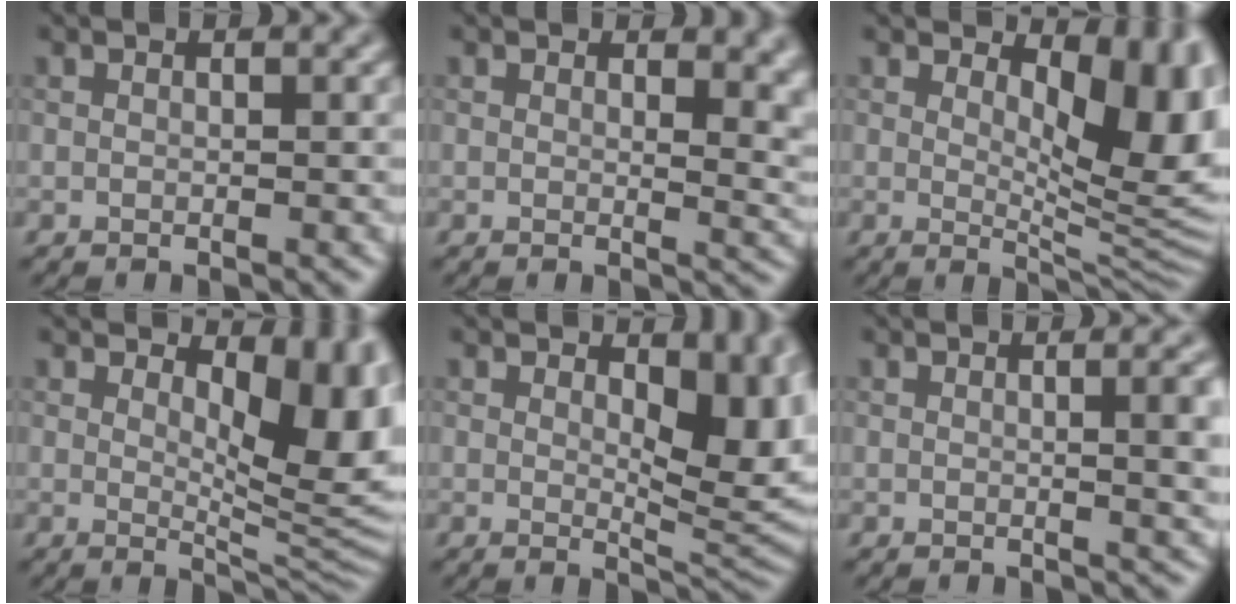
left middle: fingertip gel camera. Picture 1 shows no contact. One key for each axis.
{"total": 4.2, "fx": 1.6, "fy": 2.1, "fz": 3.2, "tx": -0.027, "ty": -0.013, "tz": 0.027}
{"total": 9.1, "fx": 2.7, "fy": 4.1, "fz": 7.7, "tx": -0.103, "ty": -0.015, "tz": 0.044}
{"total": 8.1, "fx": 2.4, "fy": 3.6, "fz": 6.9, "tx": -0.090, "ty": -0.015, "tz": 0.039}
{"total": 6.6, "fx": 1.7, "fy": 3.2, "fz": 5.5, "tx": -0.073, "ty": -0.012, "tz": 0.026}
{"total": 4.5, "fx": 0.4, "fy": 1.4, "fz": 4.2, "tx": -0.041, "ty": 0.009, "tz": 0.004}